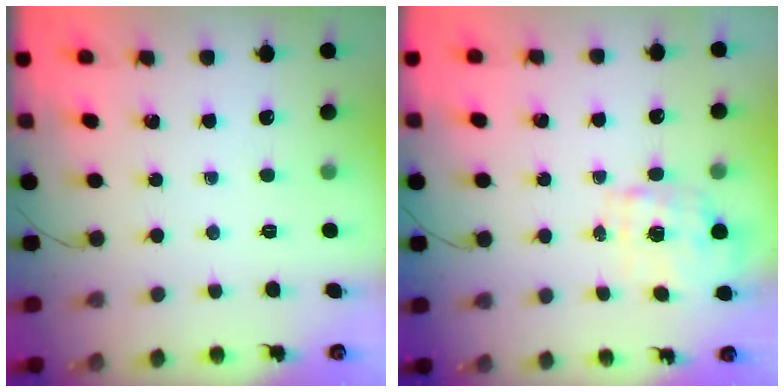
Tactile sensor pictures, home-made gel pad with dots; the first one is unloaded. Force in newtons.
{"total": 1.7, "press": 1.6, "slide": 0.5}